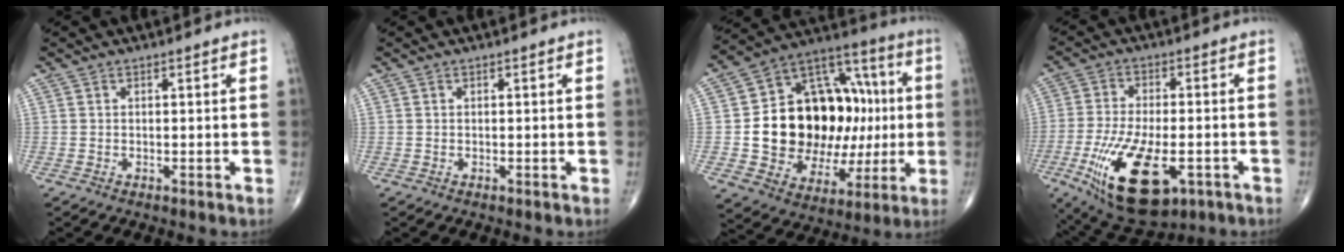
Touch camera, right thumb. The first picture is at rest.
{"total": 0.0}
{"total": 27.9, "force": [0.0, 18.7, 20.7], "torque": [-0.285, 0.029, 0.015]}
{"total": 18.3, "force": [-6.8, 8.4, 14.8], "torque": [-0.284, 0.000, -0.098]}